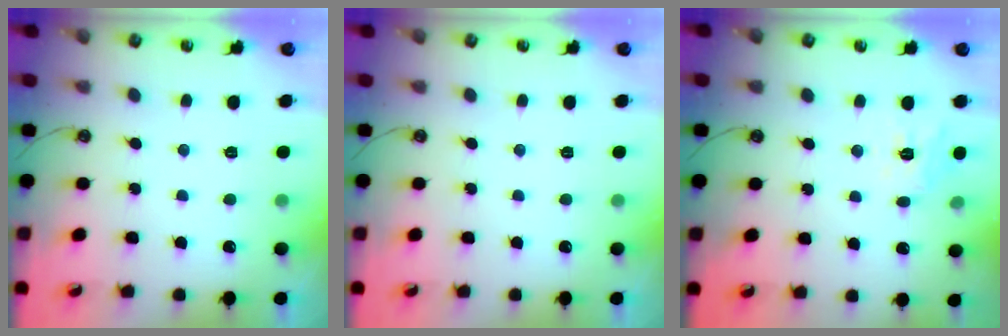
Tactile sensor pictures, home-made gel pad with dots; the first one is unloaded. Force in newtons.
{"total": 0.0}
{"total": 9.8, "press": 9.8, "slide": 0.5}